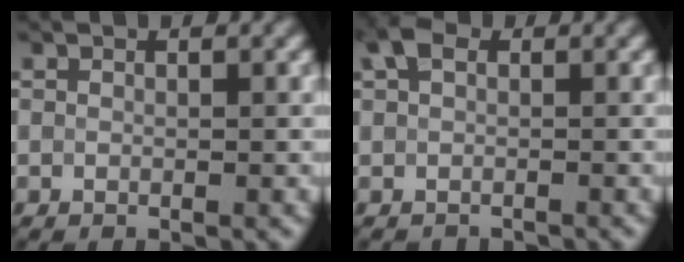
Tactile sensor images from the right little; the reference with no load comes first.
{"total": 2.1, "force": [-0.1, 1.7, 1.2], "torque": [-0.020, 0.006, -0.016]}